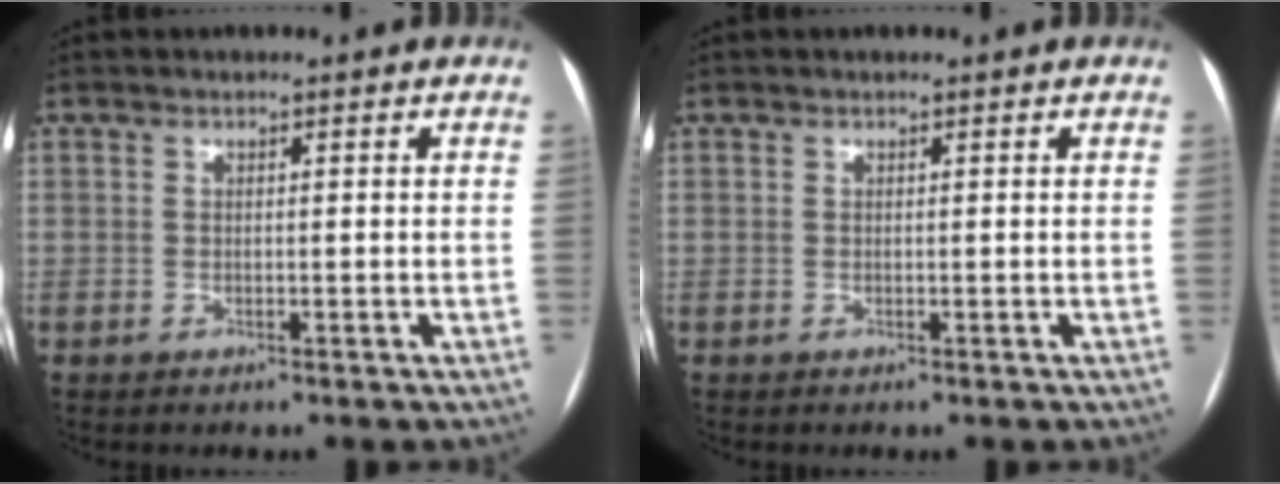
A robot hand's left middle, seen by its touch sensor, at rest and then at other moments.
{"total": 0.0}